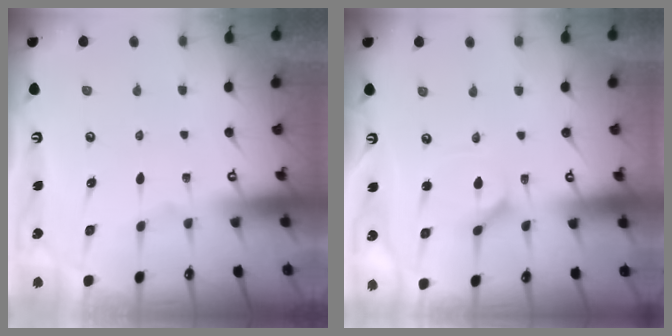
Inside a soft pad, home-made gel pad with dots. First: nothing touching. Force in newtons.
{"total": 3.8, "press": 3.8, "slide": 0.3}